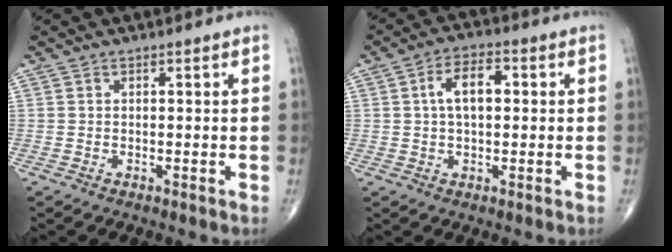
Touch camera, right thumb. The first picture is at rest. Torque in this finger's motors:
{"motor_torque": [0.25, 1.99, 0.72, 0.10, 0.07]}